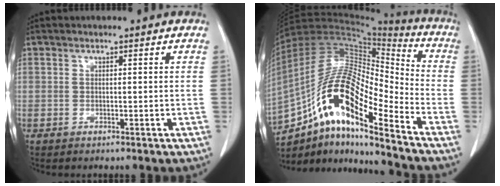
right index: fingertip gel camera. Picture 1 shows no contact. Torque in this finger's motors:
{"motor_torque": [1.09, -1.05, 0.95, 0.21]}